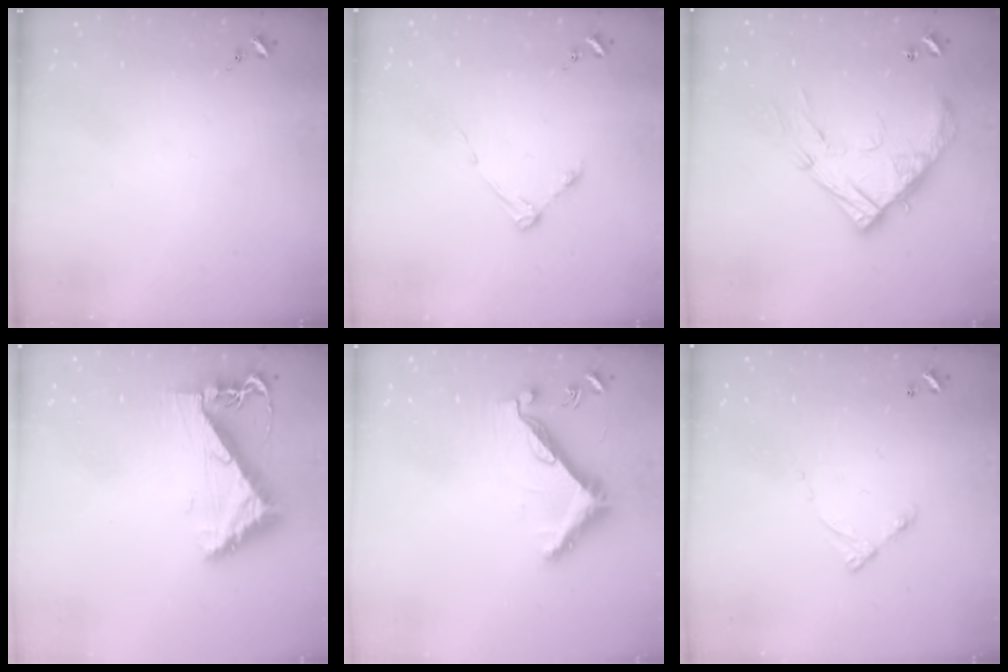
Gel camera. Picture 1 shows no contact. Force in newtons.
{"total": 3.7, "press": 3.7, "slide": 0.4}
{"total": 17.3, "press": 17.3, "slide": 1.4}
{"total": 8.3, "press": 8.2, "slide": 1.0}
{"total": 11.1, "press": 11.0, "slide": 0.7}
{"total": 6.1, "press": 6.1, "slide": 0.5}